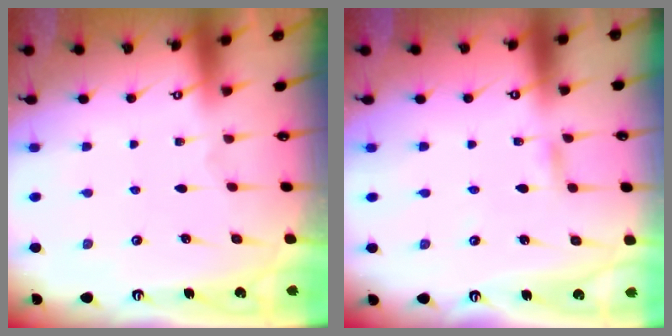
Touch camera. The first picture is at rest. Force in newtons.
{"total": 2.3, "press": 2.3, "slide": 0.2}